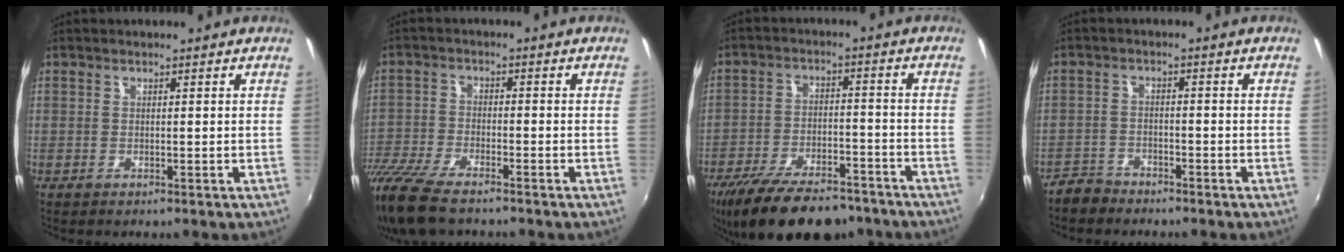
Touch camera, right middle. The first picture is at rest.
{"total": 13.6, "force": [-10.9, 3.8, 7.2], "torque": [-0.181, -0.040, -0.210]}
{"total": 19.9, "force": [-15.6, 7.3, 9.9], "torque": [-0.200, -0.023, -0.236]}
{"total": 4.3, "force": [-3.7, 2.0, 0.5], "torque": [-0.025, 0.004, -0.073]}